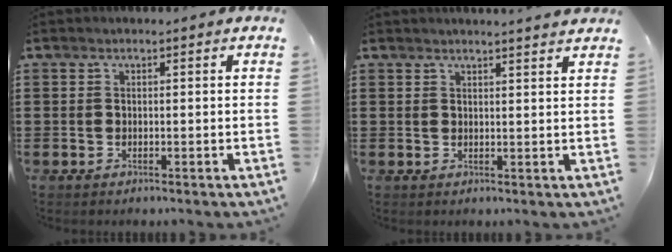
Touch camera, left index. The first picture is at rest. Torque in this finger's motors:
{"motor_torque": [0.54, -0.54, 0.04, 0.02]}